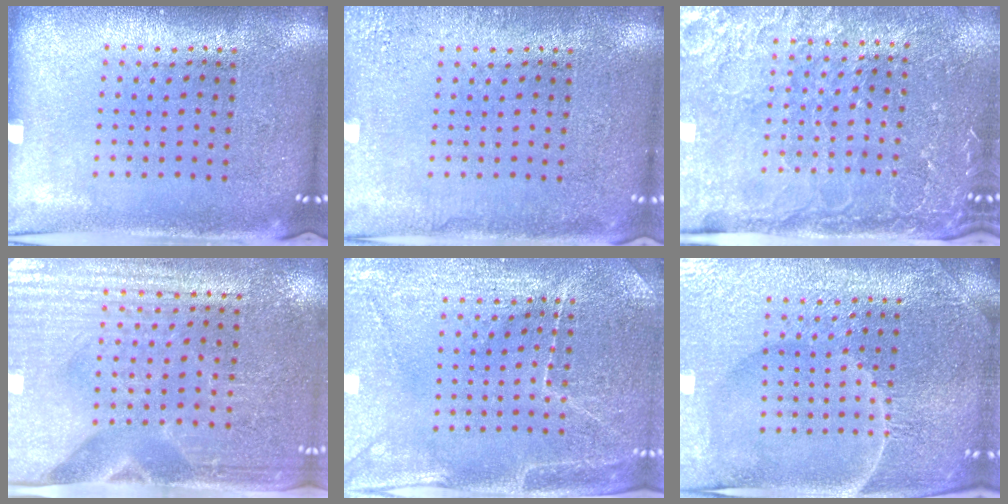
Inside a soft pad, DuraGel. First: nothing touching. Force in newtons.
{"total": 2.3, "press": 2.2, "slide": 0.3}
{"total": 4.2, "press": 4.0, "slide": 1.5}
{"total": 3.5, "press": 3.3, "slide": 1.2}
{"total": 3.2, "press": 3.2, "slide": 0.4}
{"total": 5.2, "press": 4.9, "slide": 1.7}